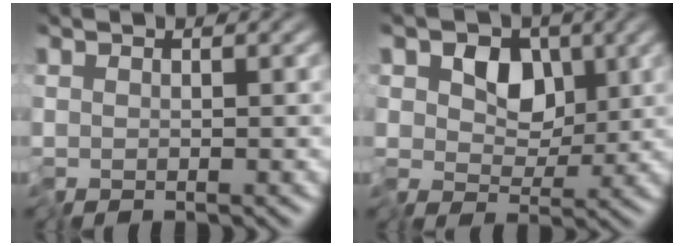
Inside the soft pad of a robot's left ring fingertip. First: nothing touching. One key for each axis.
{"total": 3.8, "fx": 0.2, "fy": 3.1, "fz": 2.2, "tx": -0.027, "ty": -0.005, "tz": -0.011}